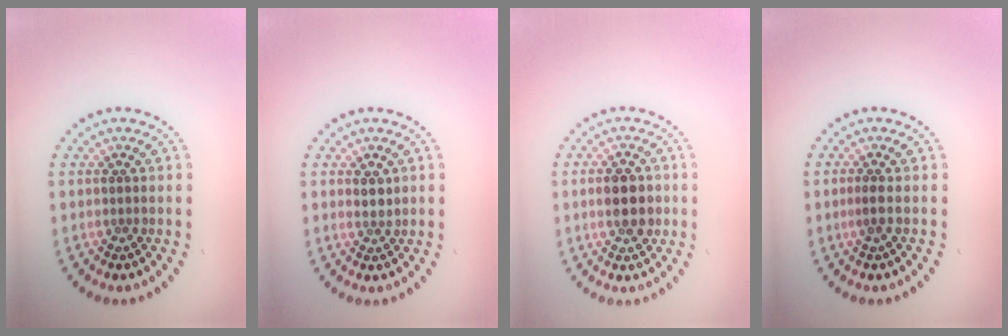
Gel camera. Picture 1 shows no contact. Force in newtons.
{"total": 1.2, "press": 1.0, "slide": 0.7}
{"total": 3.8, "press": 3.8, "slide": 0.2}
{"total": 1.0, "press": 0.8, "slide": 0.6}